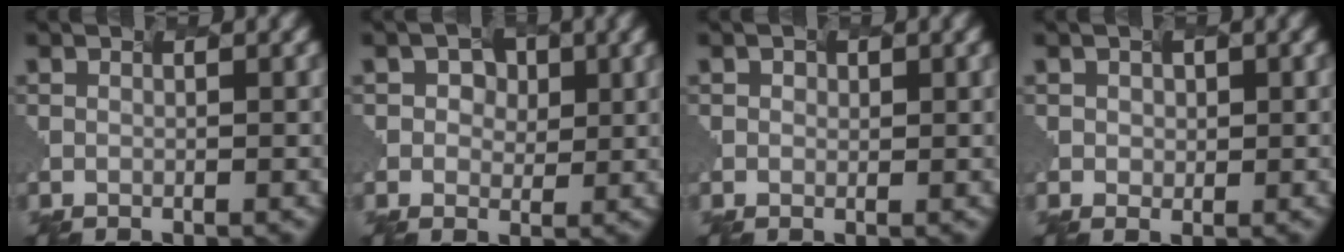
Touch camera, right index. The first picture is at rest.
{"total": 1.6, "force": [0.4, 1.4, 0.5], "torque": [-0.015, 0.006, 0.012]}
{"total": 0.6, "force": [-0.1, -0.1, -0.6], "torque": [0.004, 0.003, 0.012]}
{"total": 0.6, "force": [-0.2, 0.4, -0.4], "torque": [-0.001, 0.001, 0.012]}